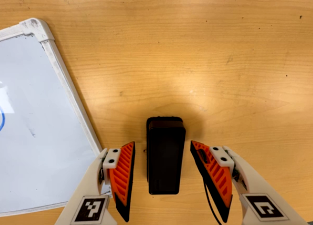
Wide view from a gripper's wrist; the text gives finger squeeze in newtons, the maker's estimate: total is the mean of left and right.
{"total": 0.0}